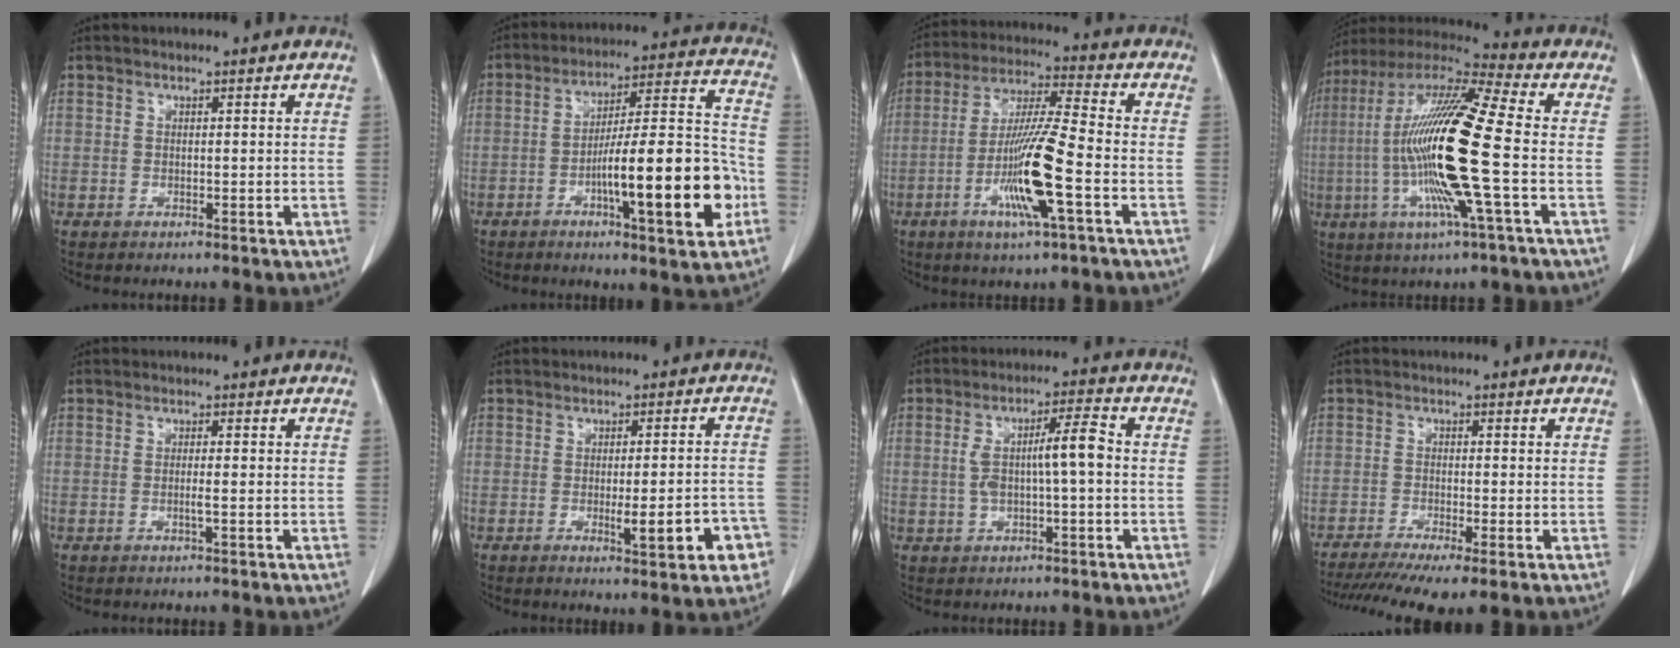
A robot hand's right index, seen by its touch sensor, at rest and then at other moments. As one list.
[{"total": 18.1, "force": [-5.8, 2.2, 17.0], "torque": [-0.257, 0.012, -0.084]}, {"total": 13.3, "force": [-4.4, 0.1, 12.6], "torque": [-0.248, -0.010, -0.086]}, {"total": 19.8, "force": [-2.8, 0.5, 19.6], "torque": [-0.400, -0.008, -0.067]}, {"total": 1.3, "force": [-0.4, -0.2, 1.2], "torque": [-0.024, -0.002, -0.008]}, {"total": 7.7, "force": [-3.0, 1.3, 6.9], "torque": [-0.087, 0.006, -0.032]}, {"total": 7.1, "force": [0.0, 1.0, 7.1], "torque": [-0.133, 0.019, -0.001]}, {"total": 9.5, "force": [-7.0, 0.7, 6.4], "torque": [-0.104, -0.013, -0.114]}]